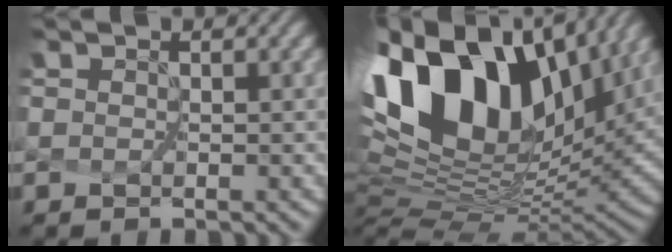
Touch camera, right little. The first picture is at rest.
{"total": 16.3, "force": [6.6, 8.8, 12.0], "torque": [-0.244, 0.031, 0.123]}